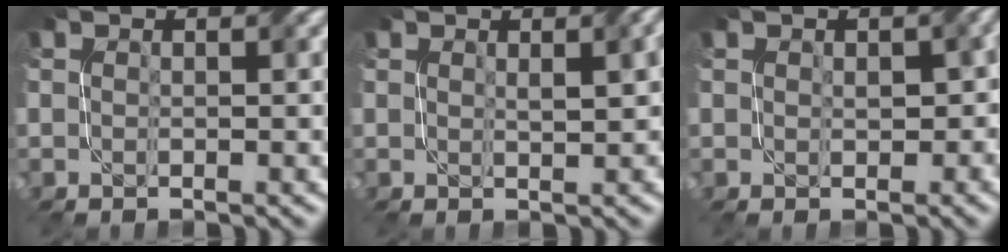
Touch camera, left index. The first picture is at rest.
{"total": 2.0, "force": [0.7, 0.5, 1.9], "torque": [-0.023, 0.008, 0.019]}
{"total": 3.1, "force": [0.2, 2.3, 2.1], "torque": [-0.016, -0.001, 0.021]}